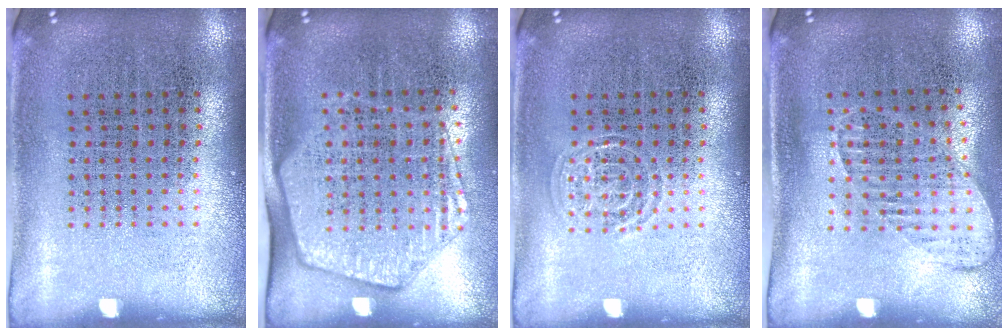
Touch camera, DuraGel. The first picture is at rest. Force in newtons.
{"total": 1.9, "press": 1.7, "slide": 0.9}
{"total": 1.3, "press": 1.3, "slide": 0.2}
{"total": 1.4, "press": 1.1, "slide": 0.8}